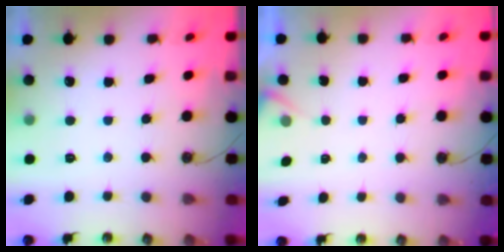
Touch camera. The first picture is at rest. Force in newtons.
{"total": 3.4, "press": 3.3, "slide": 0.4}